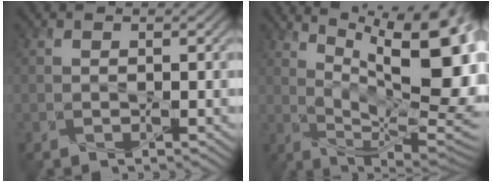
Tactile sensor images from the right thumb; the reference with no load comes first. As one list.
[{"total": 16.4, "force": [6.9, 5.1, 14.0], "torque": [-0.213, 0.002, 0.126]}]